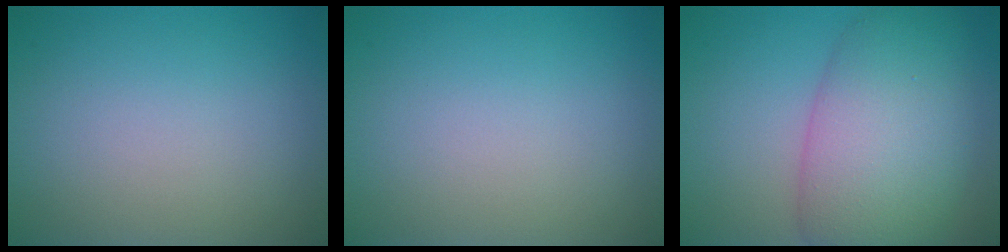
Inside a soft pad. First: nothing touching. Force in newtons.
{"total": 0.0}
{"total": 9.9, "press": 9.9, "slide": 0.5}